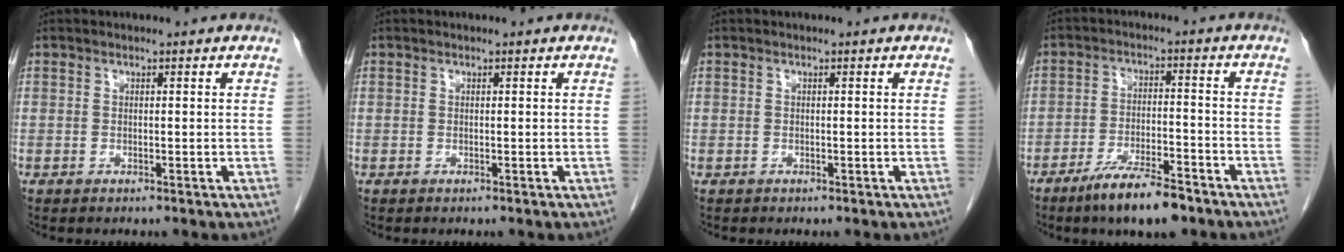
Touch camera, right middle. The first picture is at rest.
{"total": 0.0}
{"total": 0.0}
{"total": 9.0, "force": [-6.6, 1.7, 5.9], "torque": [-0.103, -0.012, -0.114]}